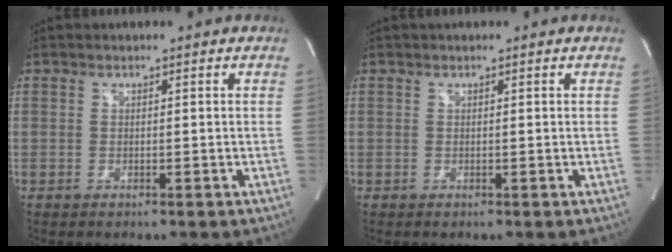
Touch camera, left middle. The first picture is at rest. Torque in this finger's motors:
{"motor_torque": [0.15, -0.04, -0.02, 0.00]}